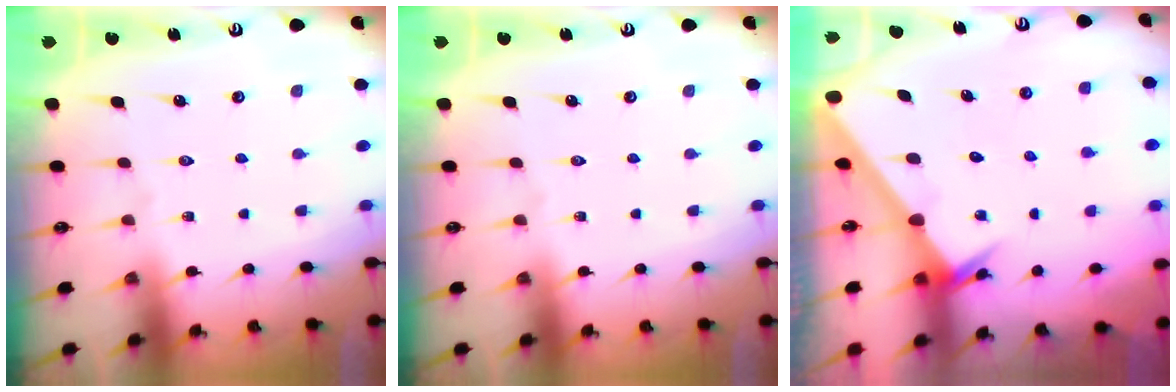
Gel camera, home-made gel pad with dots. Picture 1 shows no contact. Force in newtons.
{"total": 0.0}
{"total": 2.5, "press": 2.5, "slide": 0.2}